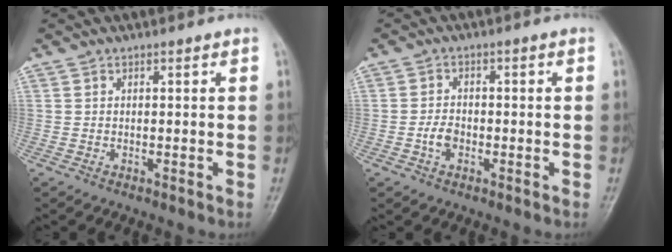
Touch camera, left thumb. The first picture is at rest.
{"total": 3.1, "force": [-1.1, 2.0, 2.0], "torque": [-0.032, 0.013, -0.024]}